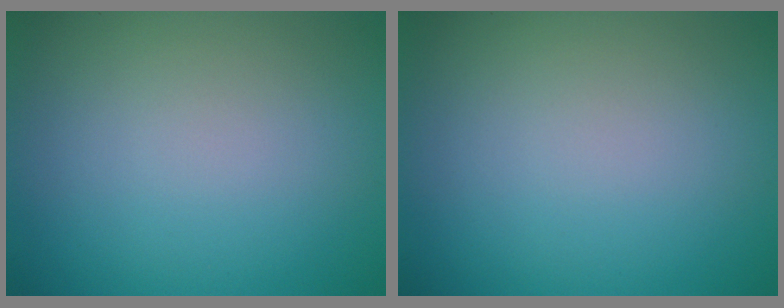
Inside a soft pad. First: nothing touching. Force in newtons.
{"total": 0.0}